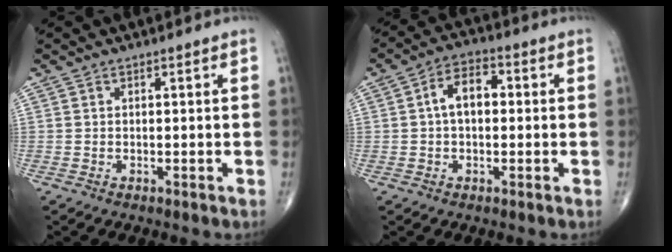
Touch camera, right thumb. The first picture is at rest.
{"total": 6.7, "force": [0.5, 4.1, 5.3], "torque": [-0.079, 0.024, -0.002]}